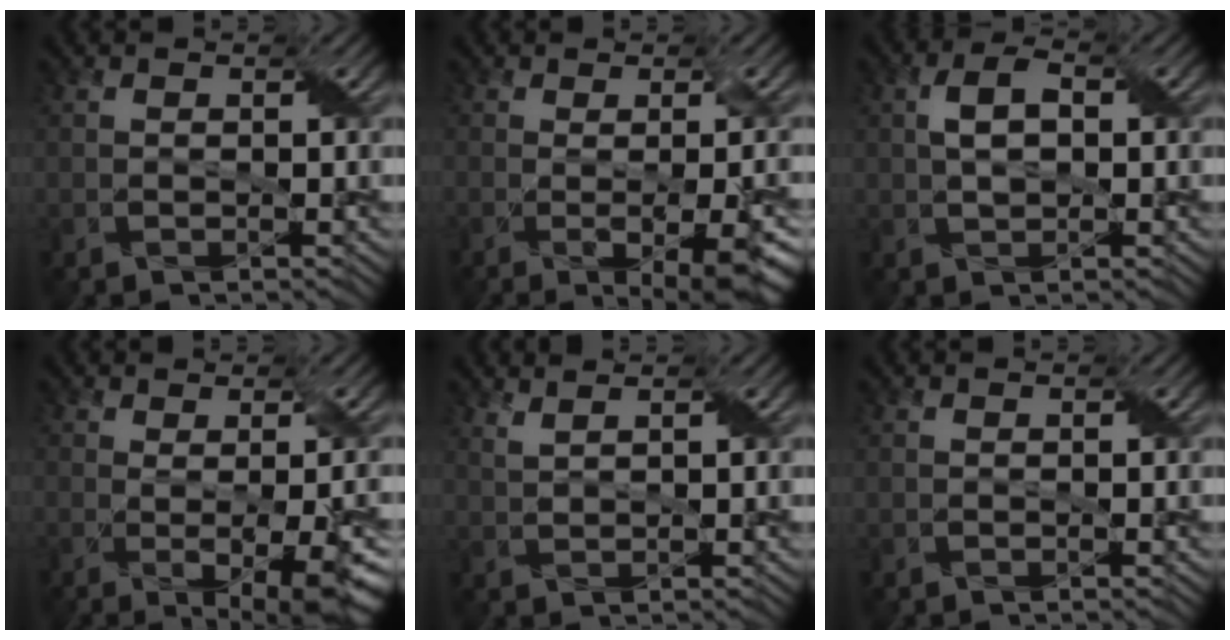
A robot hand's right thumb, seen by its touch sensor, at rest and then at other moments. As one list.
[{"total": 7.0, "force": [-1.9, 2.3, 6.4], "torque": [-0.083, -0.019, -0.013]}, {"total": 3.6, "force": [0.5, 2.1, 2.9], "torque": [-0.061, 0.005, 0.007]}, {"total": 7.6, "force": [-1.4, 2.5, 7.0], "torque": [-0.094, -0.015, -0.006]}, {"total": 2.0, "force": [1.7, 0.5, 1.0], "torque": [-0.016, 0.001, 0.022]}, {"total": 0.0}]